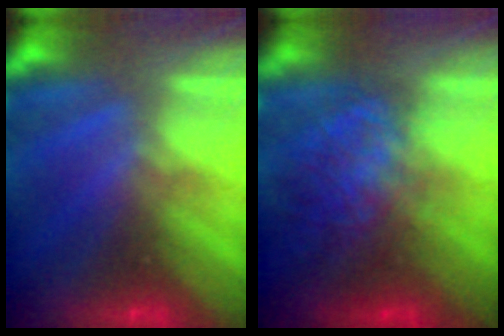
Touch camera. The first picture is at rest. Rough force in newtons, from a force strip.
{"total": 10.2}